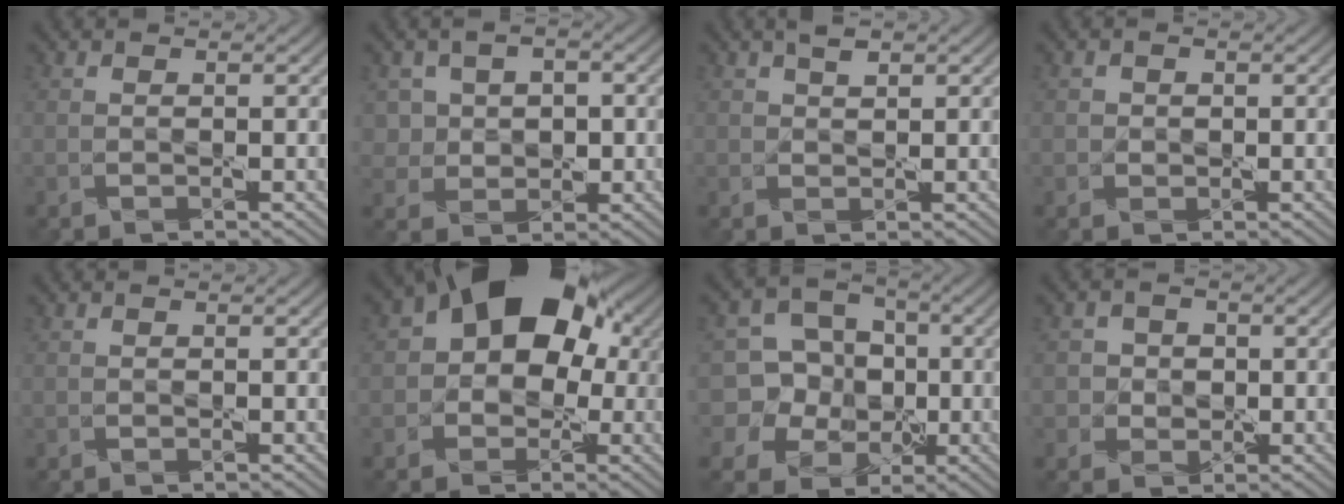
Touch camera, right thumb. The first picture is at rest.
{"total": 4.6, "force": [0.7, 4.0, 2.1], "torque": [-0.050, 0.004, 0.001]}
{"total": 1.8, "force": [1.2, 0.9, 1.0], "torque": [-0.019, 0.007, 0.020]}
{"total": 1.0, "force": [0.1, 1.0, -0.1], "torque": [0.008, 0.001, 0.000]}
{"total": 0.0}
{"total": 14.1, "force": [3.0, 10.8, 8.7], "torque": [-0.113, 0.028, 0.014]}
{"total": 10.3, "force": [-0.5, 9.6, 3.5], "torque": [-0.112, 0.021, -0.032]}
{"total": 3.1, "force": [0.2, 3.1, 0.5], "torque": [-0.009, 0.008, -0.009]}